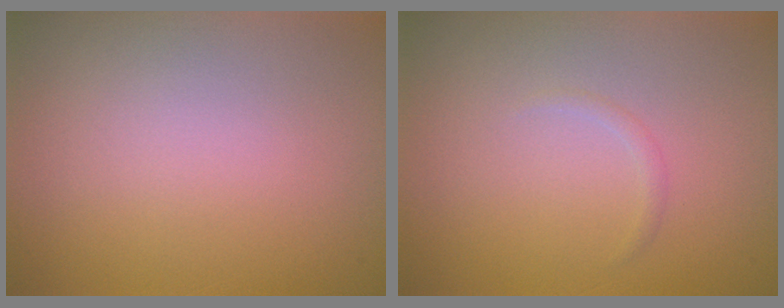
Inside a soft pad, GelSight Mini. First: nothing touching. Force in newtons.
{"total": 0.6, "press": 0.6, "slide": 0.0}